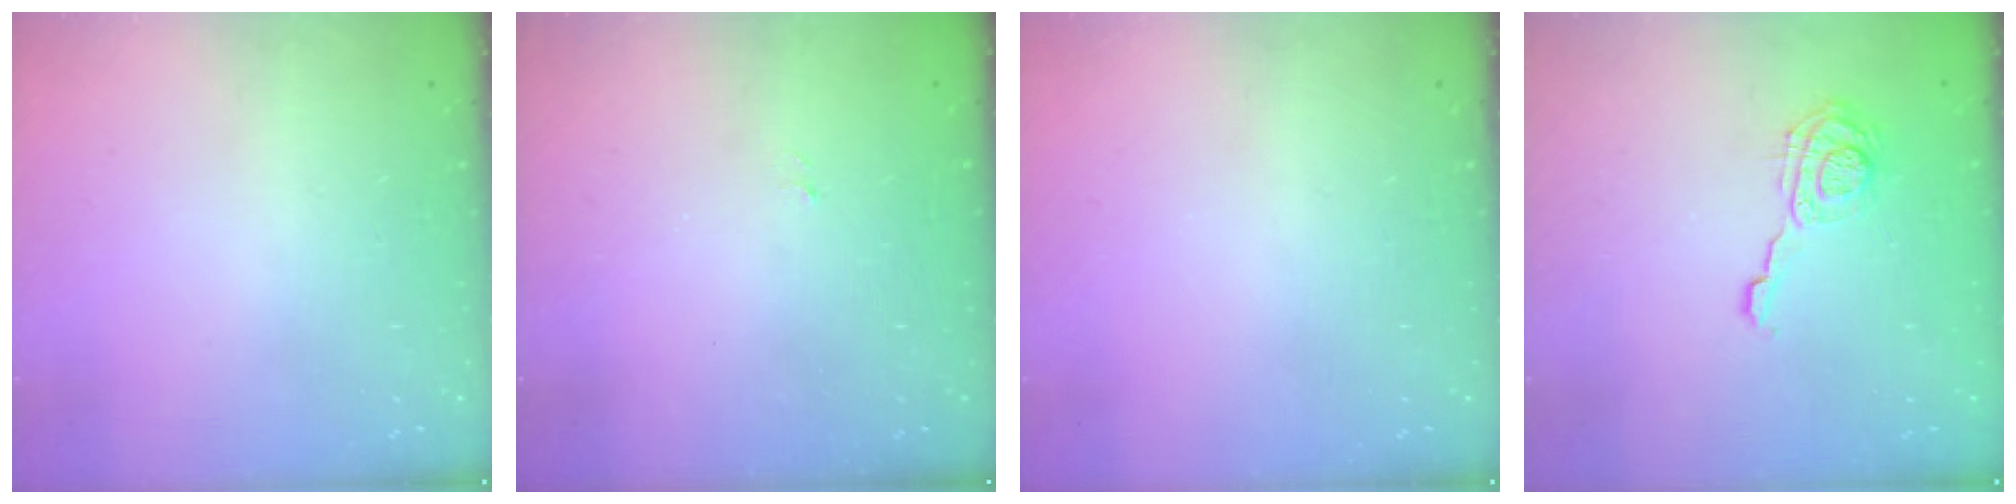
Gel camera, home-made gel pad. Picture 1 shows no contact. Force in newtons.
{"total": 2.8, "press": 2.6, "slide": 0.8}
{"total": 0.0}
{"total": 11.4, "press": 11.4, "slide": 0.1}